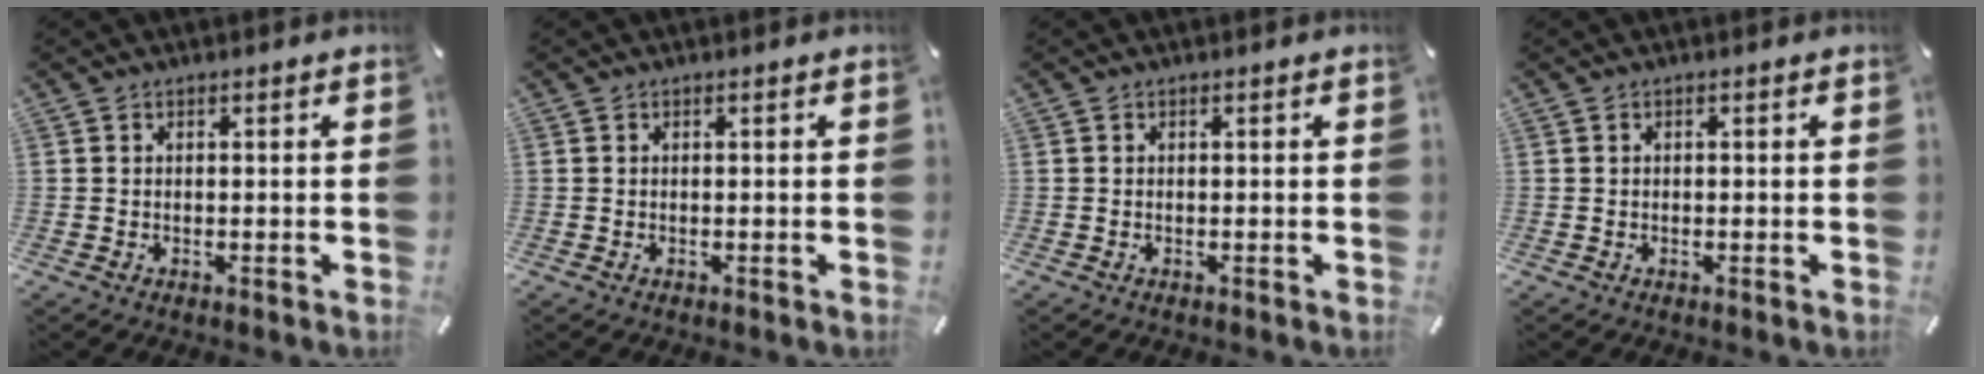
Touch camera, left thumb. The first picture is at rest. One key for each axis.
{"total": 0.0}
{"total": 0.0}
{"total": 0.0}